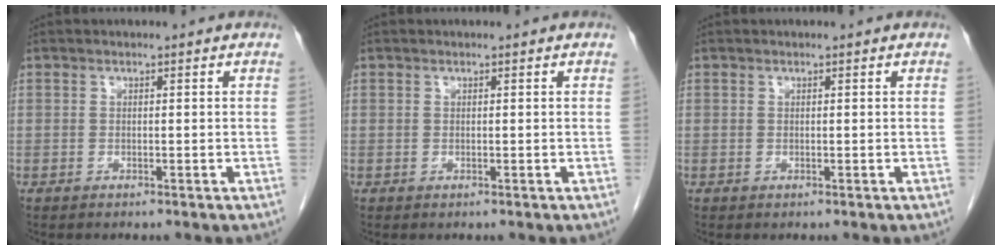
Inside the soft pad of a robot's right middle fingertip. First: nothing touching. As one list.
[{"total": 0.0}, {"total": 0.0}]